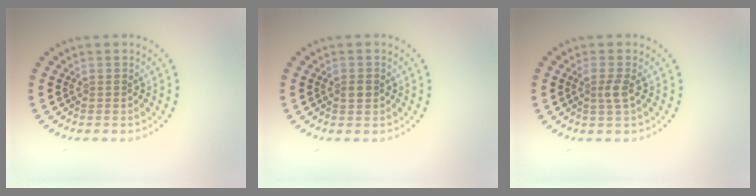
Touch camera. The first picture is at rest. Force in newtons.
{"total": 1.1, "press": 1.1, "slide": 0.1}
{"total": 1.5, "press": 1.2, "slide": 1.0}